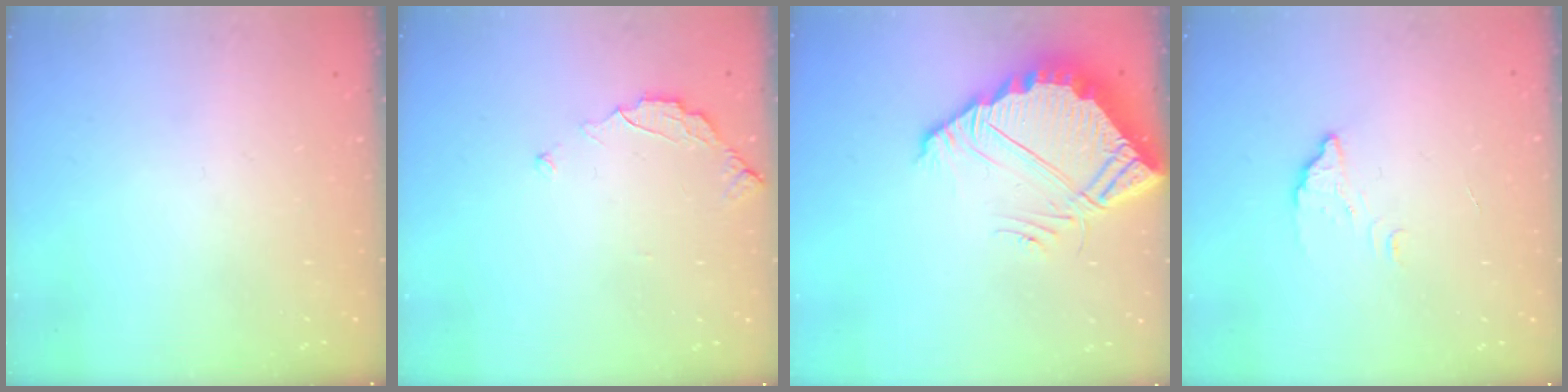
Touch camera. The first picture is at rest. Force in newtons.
{"total": 3.0, "press": 3.0, "slide": 0.3}
{"total": 7.1, "press": 7.1, "slide": 0.3}
{"total": 2.3, "press": 2.3, "slide": 0.1}